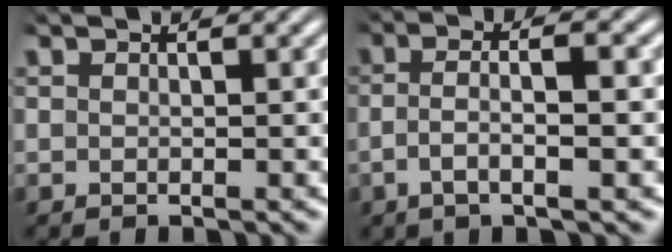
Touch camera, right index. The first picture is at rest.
{"total": 3.6, "force": [-1.0, 0.8, 3.3], "torque": [-0.066, -0.006, -0.017]}